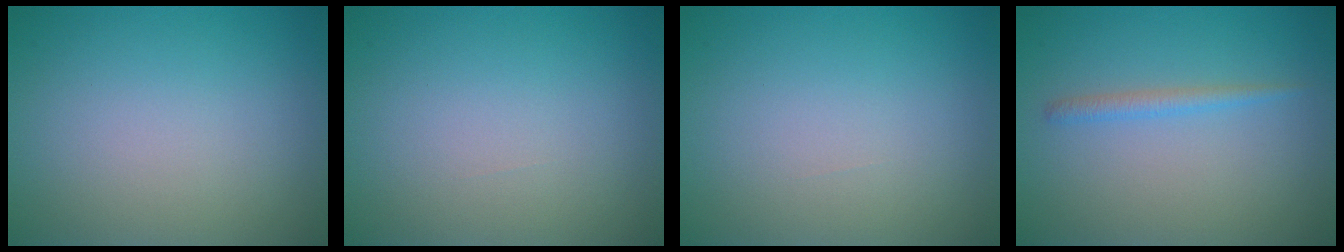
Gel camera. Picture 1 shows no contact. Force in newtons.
{"total": 0.0}
{"total": 0.0}
{"total": 1.3, "press": 1.3, "slide": 0.0}